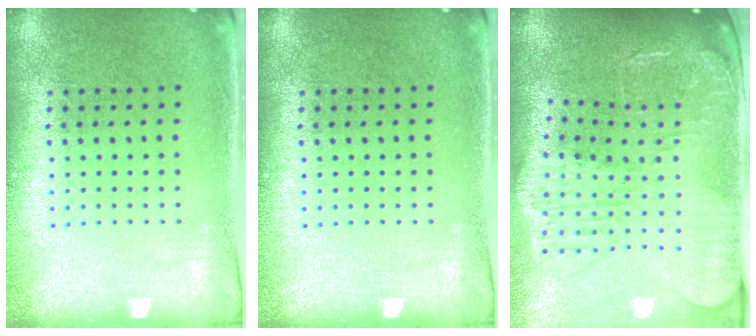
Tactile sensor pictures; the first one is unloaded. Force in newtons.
{"total": 0.0}
{"total": 3.0, "press": 2.5, "slide": 1.6}